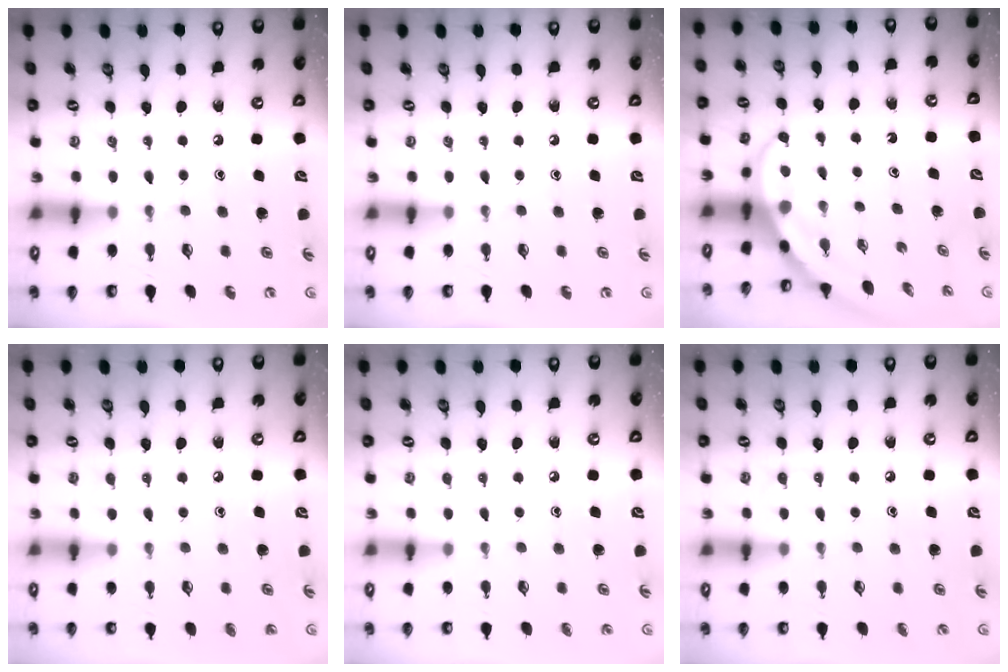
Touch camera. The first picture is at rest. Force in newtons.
{"total": 0.0}
{"total": 4.0, "press": 4.0, "slide": 0.4}
{"total": 4.6, "press": 4.6, "slide": 0.6}
{"total": 3.5, "press": 3.5, "slide": 0.4}
{"total": 6.5, "press": 6.4, "slide": 0.7}